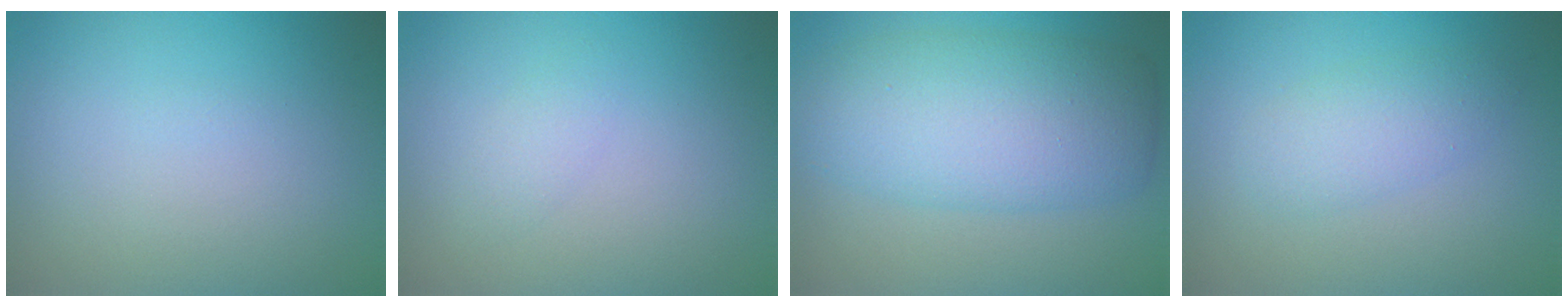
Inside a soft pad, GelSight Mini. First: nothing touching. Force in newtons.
{"total": 1.1, "press": 1.1, "slide": 0.0}
{"total": 7.6, "press": 7.6, "slide": 0.2}
{"total": 2.6, "press": 2.6, "slide": 0.1}